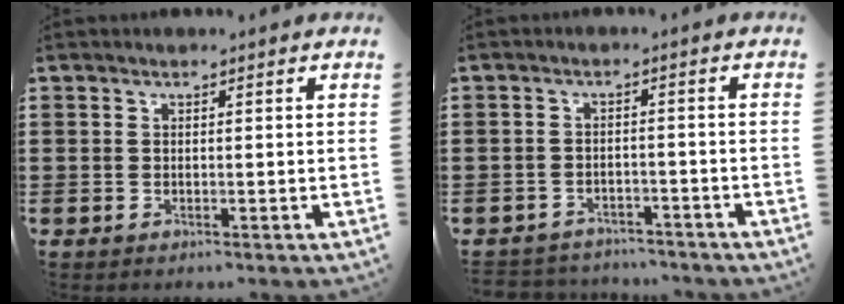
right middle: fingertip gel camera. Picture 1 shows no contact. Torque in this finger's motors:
{"motor_torque": [0.38, 0.36, 0.01, 0.01]}